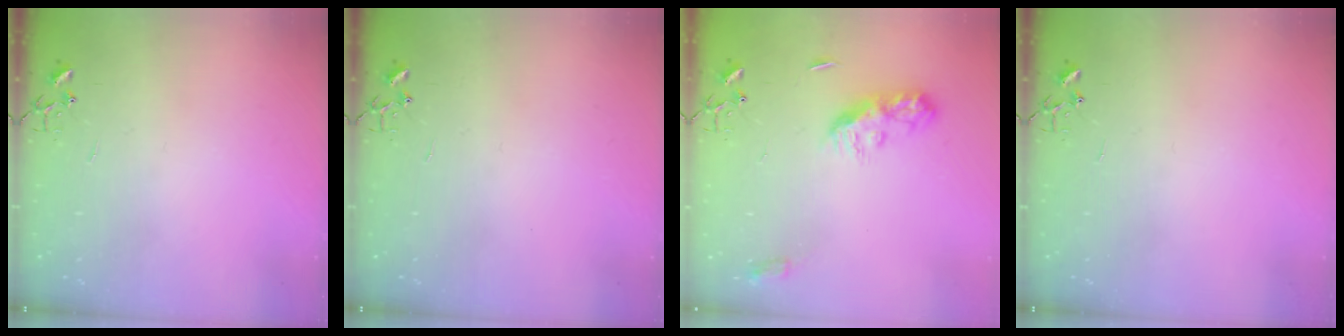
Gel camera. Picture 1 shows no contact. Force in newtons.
{"total": 0.0}
{"total": 9.9, "press": 9.9, "slide": 0.2}
{"total": 0.0}